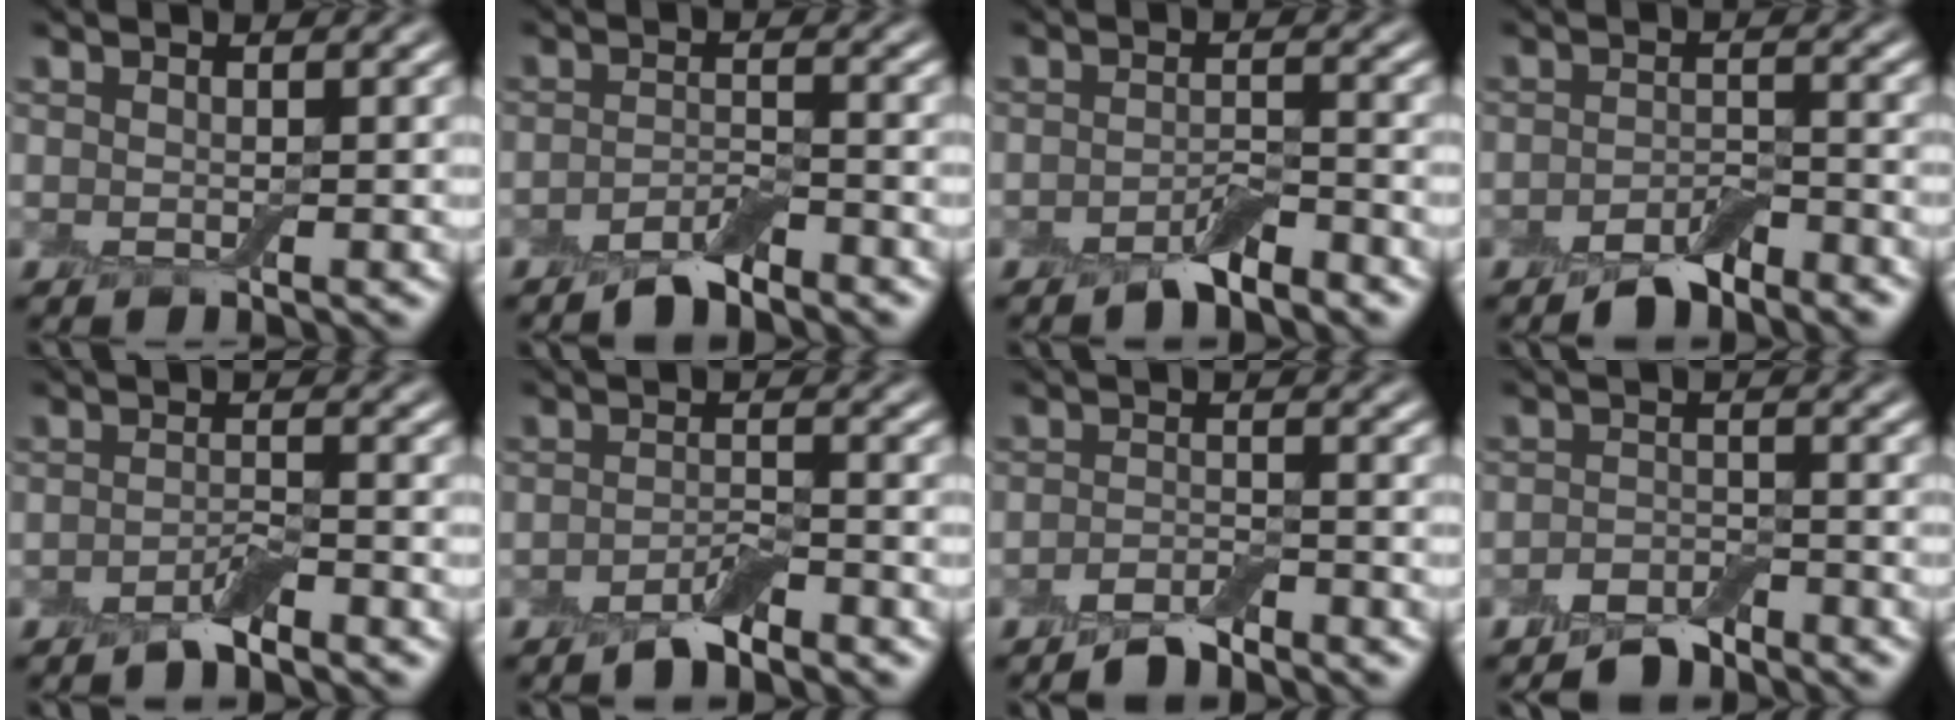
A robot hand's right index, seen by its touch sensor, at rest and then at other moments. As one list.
[{"total": 2.6, "force": [-2.2, 0.5, 1.3], "torque": [-0.024, 0.005, -0.045]}, {"total": 2.5, "force": [-1.9, 0.7, 1.5], "torque": [-0.024, 0.004, -0.036]}, {"total": 3.0, "force": [-2.3, 1.0, 1.5], "torque": [-0.025, 0.005, -0.046]}, {"total": 1.9, "force": [-1.4, 0.4, 1.2], "torque": [-0.022, 0.004, -0.030]}, {"total": 2.3, "force": [-1.8, 0.5, 1.4], "torque": [-0.025, 0.004, -0.037]}, {"total": 2.3, "force": [-1.9, 0.5, 1.1], "torque": [-0.022, 0.003, -0.041]}, {"total": 2.6, "force": [-2.2, 0.9, 0.9], "torque": [-0.014, 0.005, -0.045]}]